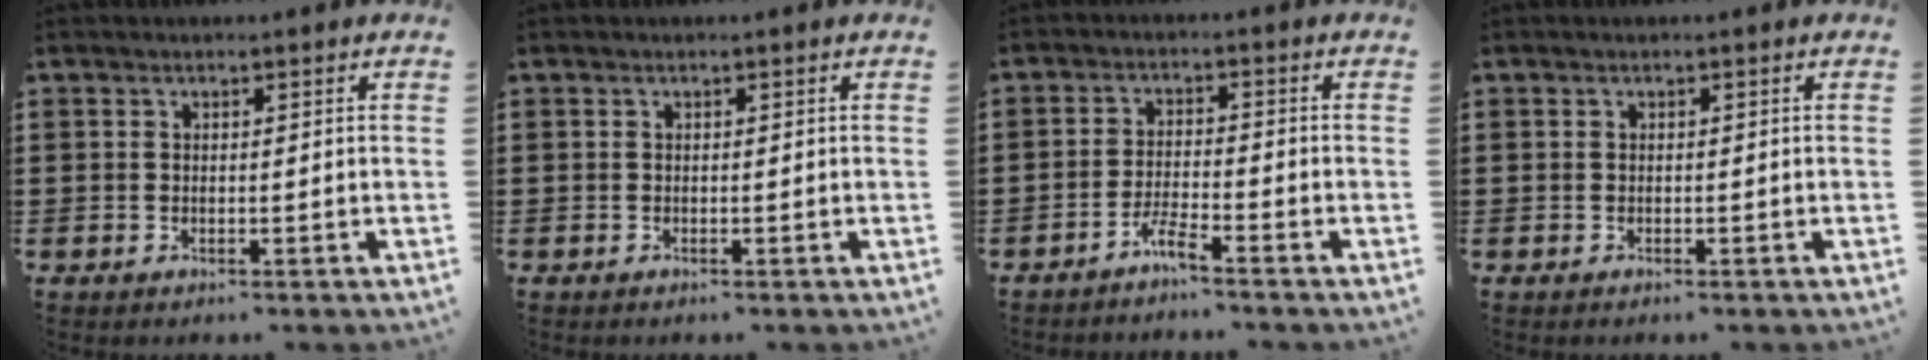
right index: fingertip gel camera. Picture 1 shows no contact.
{"total": 0.0}
{"total": 3.0, "force": [-2.7, -0.2, 1.3], "torque": [-0.034, 0.000, -0.055]}
{"total": 0.0}